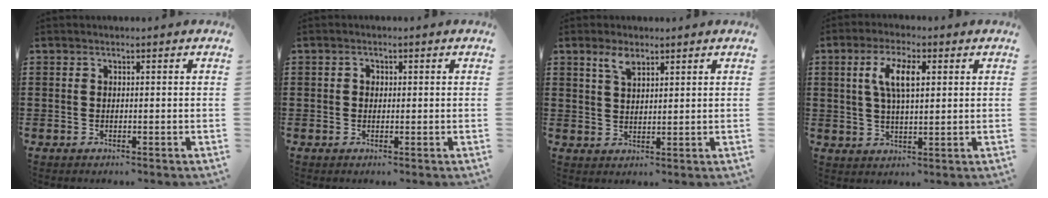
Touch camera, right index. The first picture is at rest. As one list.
[{"total": 0.9, "force": [0.0, 0.8, 0.4], "torque": [-0.010, 0.005, 0.000]}, {"total": 3.4, "force": [2.3, 1.3, 2.0], "torque": [-0.039, 0.001, 0.041]}, {"total": 6.3, "force": [1.6, 2.2, 5.6], "torque": [-0.116, 0.010, 0.025]}]